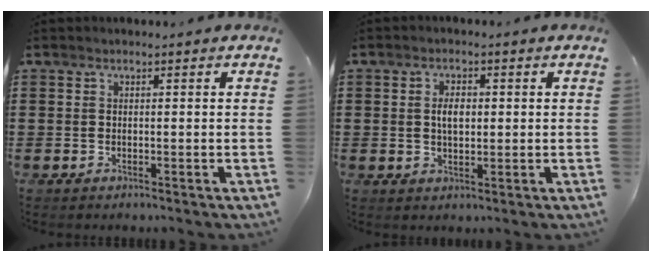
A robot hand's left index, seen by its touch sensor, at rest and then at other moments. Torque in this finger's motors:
{"motor_torque": [2.14, 0.00, 0.41, 0.10]}